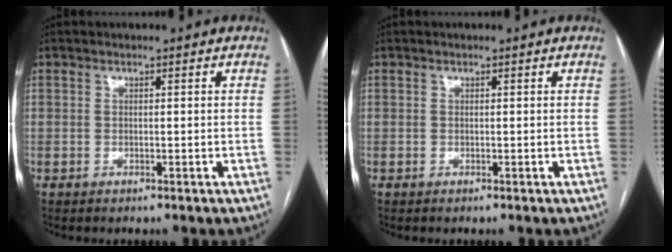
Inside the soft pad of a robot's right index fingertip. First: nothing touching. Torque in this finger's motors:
{"motor_torque": [0.00, 0.00, 0.00, 0.00]}